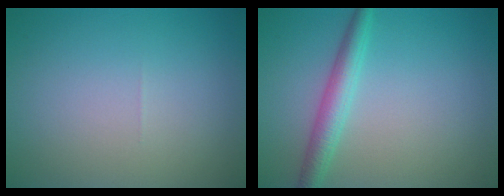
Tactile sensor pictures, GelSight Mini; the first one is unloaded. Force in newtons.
{"total": 2.9, "press": 2.9, "slide": 0.0}